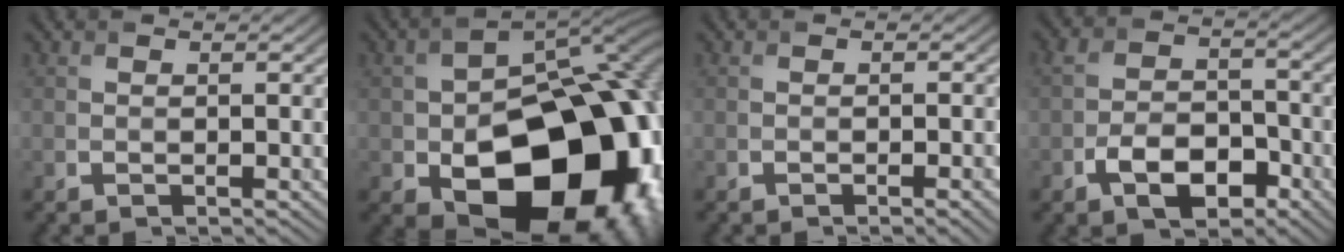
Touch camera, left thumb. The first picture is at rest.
{"total": 21.5, "force": [-6.8, 14.2, 14.7], "torque": [-0.196, -0.053, -0.068]}
{"total": 1.9, "force": [-1.0, 0.5, 1.6], "torque": [-0.020, 0.004, -0.016]}
{"total": 6.1, "force": [-2.9, 3.9, 3.7], "torque": [-0.070, -0.003, -0.057]}